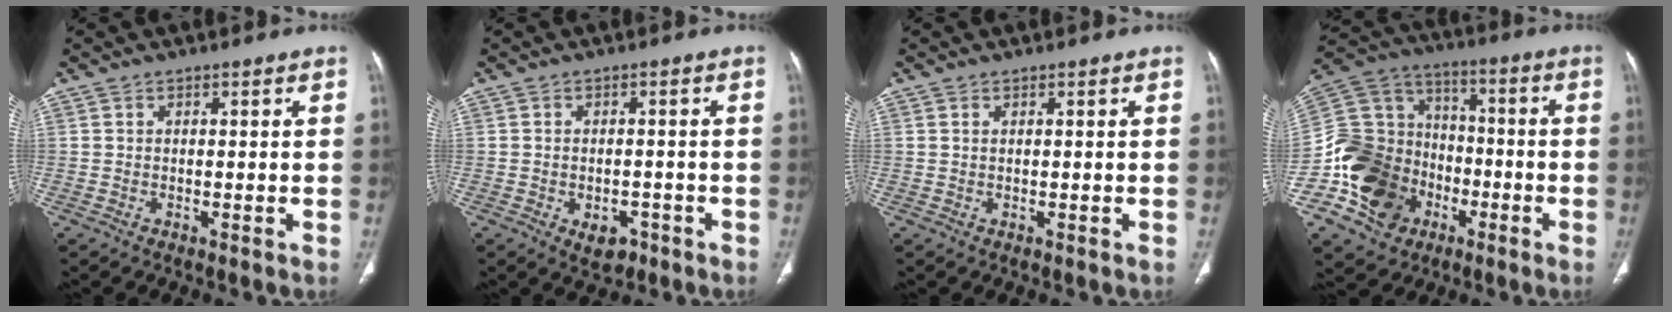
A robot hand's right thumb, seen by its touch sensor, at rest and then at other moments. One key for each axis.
{"total": 5.8, "fx": -2.8, "fy": 3.9, "fz": 3.3, "tx": -0.027, "ty": 0.016, "tz": -0.031}
{"total": 0.5, "fx": 0.3, "fy": 0.2, "fz": 0.4, "tx": -0.011, "ty": 0.003, "tz": 0.006}
{"total": 19.8, "fx": -7.5, "fy": 16.4, "fz": 8.2, "tx": -0.133, "ty": 0.079, "tz": -0.126}